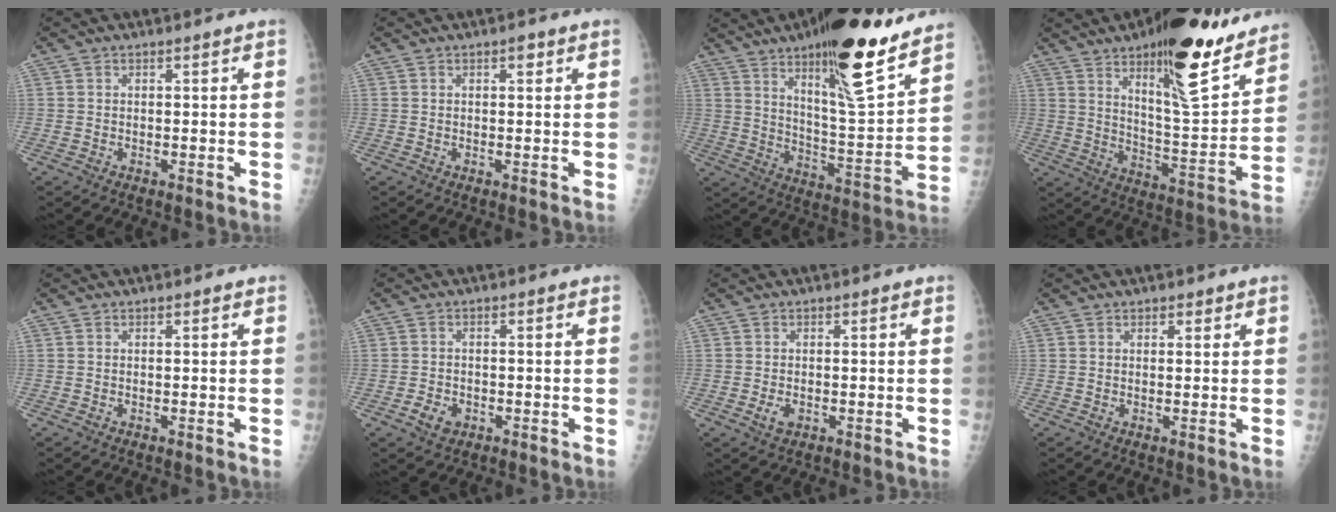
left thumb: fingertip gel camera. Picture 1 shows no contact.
{"total": 1.3, "force": [0.6, 0.7, 1.0], "torque": [-0.009, 0.001, 0.006]}
{"total": 21.1, "force": [13.8, 5.2, 15.2], "torque": [-0.204, -0.077, 0.218]}
{"total": 21.0, "force": [13.8, 6.1, 14.7], "torque": [-0.180, -0.081, 0.215]}
{"total": 0.0}
{"total": 3.3, "force": [-1.4, 2.5, 1.6], "torque": [-0.022, 0.003, -0.022]}
{"total": 2.3, "force": [-0.7, 1.6, 1.6], "torque": [-0.027, -0.002, -0.011]}
{"total": 1.5, "force": [1.0, 0.9, 0.7], "torque": [0.001, -0.004, 0.010]}